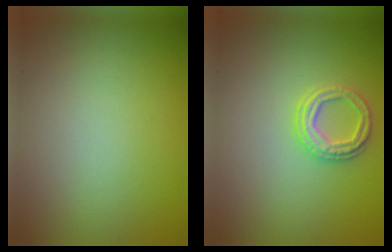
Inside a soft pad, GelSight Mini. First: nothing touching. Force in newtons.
{"total": 2.4, "press": 2.4, "slide": 0.2}